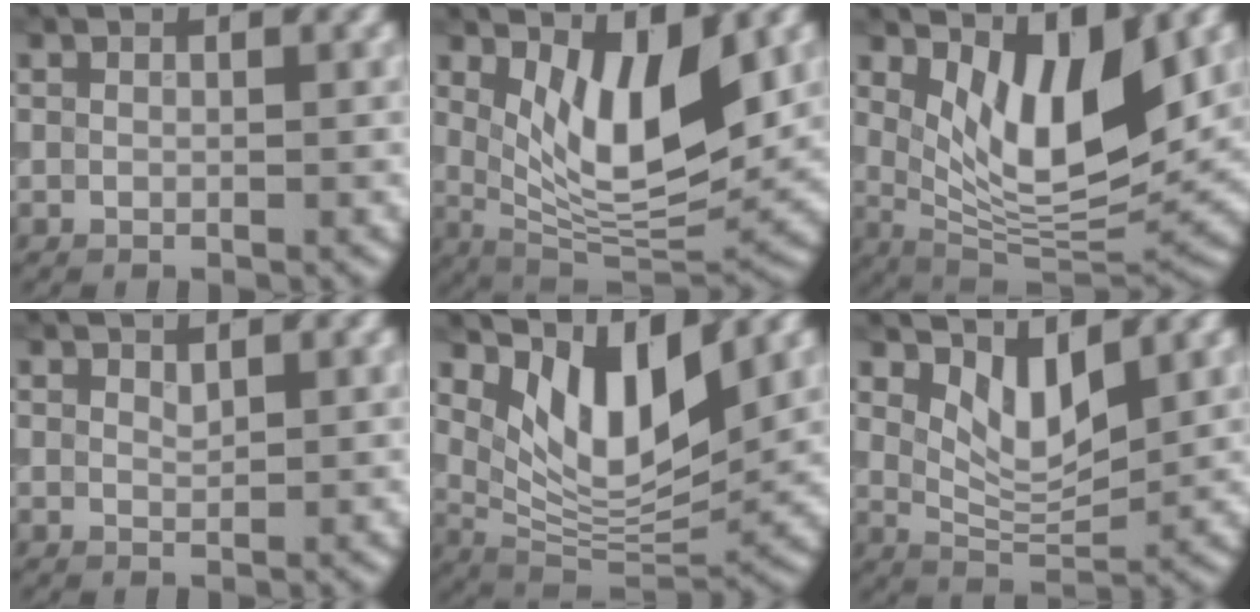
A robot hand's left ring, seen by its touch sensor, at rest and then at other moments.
{"total": 9.1, "force": [2.7, 3.5, 8.0], "torque": [-0.135, -0.022, 0.050]}
{"total": 9.3, "force": [3.1, 3.6, 8.0], "torque": [-0.134, -0.022, 0.060]}
{"total": 0.7, "force": [0.5, 0.2, 0.3], "torque": [-0.007, -0.002, 0.013]}
{"total": 8.4, "force": [4.2, 3.4, 6.5], "torque": [-0.114, -0.019, 0.077]}
{"total": 4.2, "force": [2.2, 1.7, 3.1], "torque": [-0.063, -0.012, 0.044]}